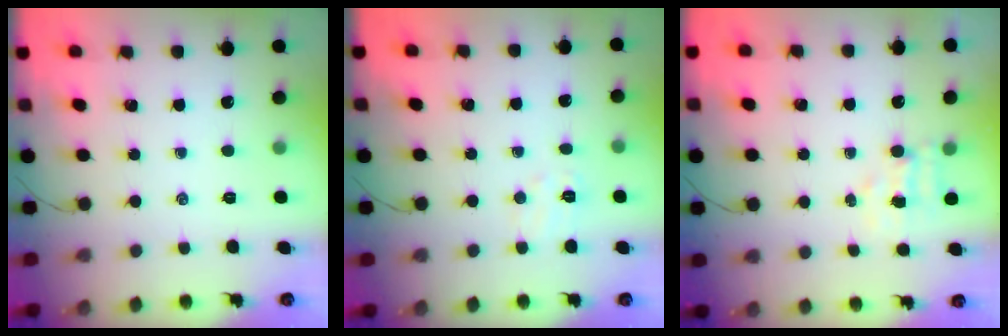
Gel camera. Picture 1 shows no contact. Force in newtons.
{"total": 5.0, "press": 4.9, "slide": 1.1}
{"total": 3.8, "press": 3.7, "slide": 0.9}